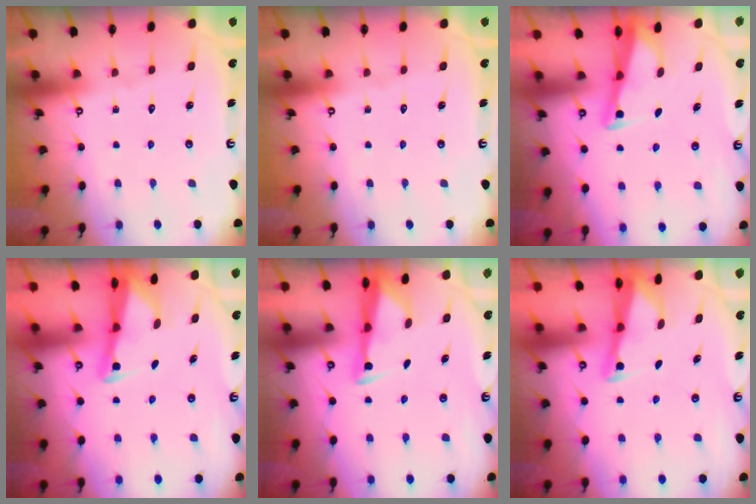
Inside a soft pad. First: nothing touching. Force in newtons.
{"total": 0.0}
{"total": 2.9, "press": 2.9, "slide": 0.3}
{"total": 2.5, "press": 2.5, "slide": 0.3}
{"total": 3.4, "press": 3.3, "slide": 1.0}
{"total": 2.8, "press": 2.8, "slide": 0.1}